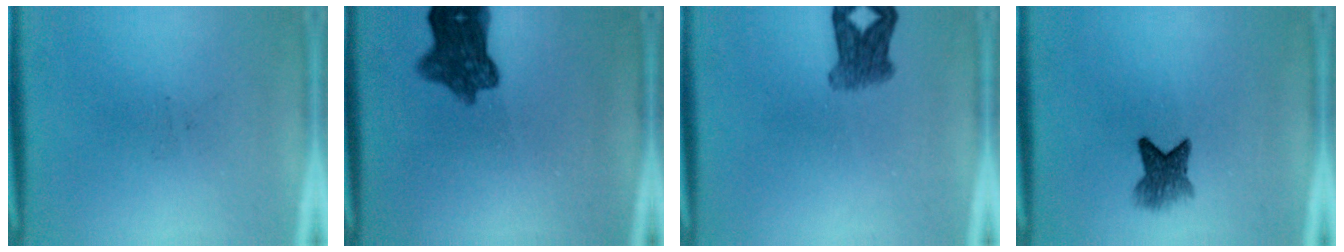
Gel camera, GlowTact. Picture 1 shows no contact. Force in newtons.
{"total": 8.0}
{"total": 4.3}
{"total": 4.2}